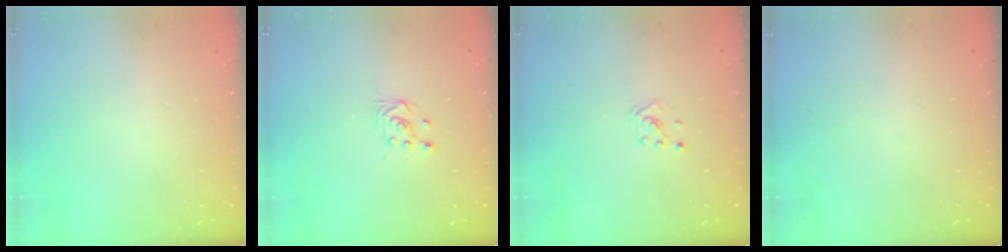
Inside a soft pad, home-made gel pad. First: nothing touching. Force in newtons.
{"total": 3.6, "press": 3.5, "slide": 1.2}
{"total": 2.0, "press": 2.0, "slide": 0.6}
{"total": 0.0}